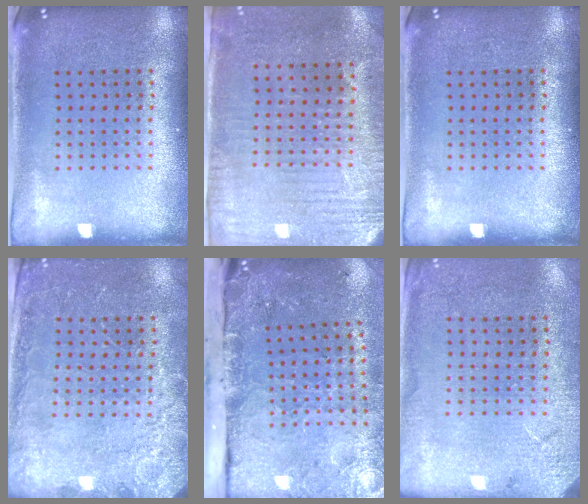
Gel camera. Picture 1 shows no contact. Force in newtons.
{"total": 3.0, "press": 2.5, "slide": 1.6}
{"total": 0.0}
{"total": 2.5, "press": 2.4, "slide": 0.7}
{"total": 4.9, "press": 3.7, "slide": 3.2}
{"total": 2.6, "press": 2.5, "slide": 0.7}